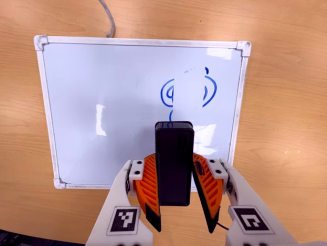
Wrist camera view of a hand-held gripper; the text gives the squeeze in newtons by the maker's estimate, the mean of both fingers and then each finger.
{"total": 6.3, "left": 5.6, "right": 6.9}